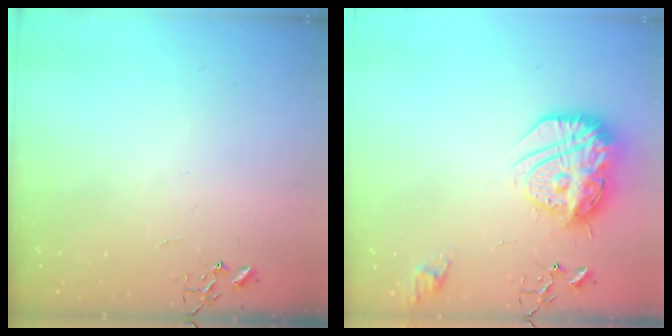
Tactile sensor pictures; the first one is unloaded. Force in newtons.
{"total": 18.9, "press": 18.8, "slide": 1.8}